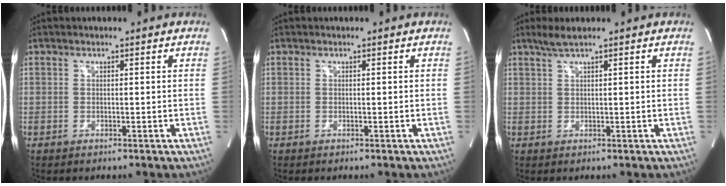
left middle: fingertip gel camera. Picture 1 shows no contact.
{"total": 0.0}
{"total": 2.3, "force": [1.8, -0.2, 1.4], "torque": [-0.041, 0.007, 0.041]}